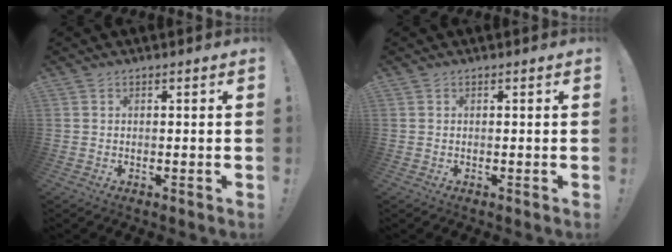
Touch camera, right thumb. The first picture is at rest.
{"total": 0.0}